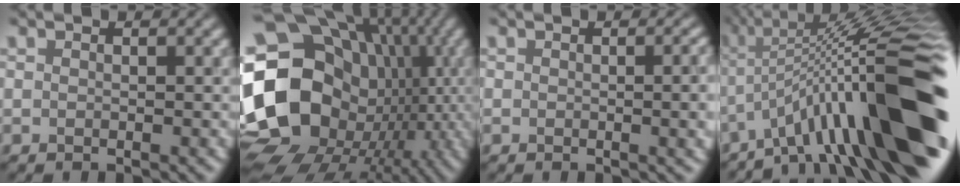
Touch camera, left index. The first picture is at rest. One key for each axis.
{"total": 20.8, "fx": -2.3, "fy": 17.2, "fz": 11.6, "tx": -0.204, "ty": -0.006, "tz": -0.058}
{"total": 3.4, "fx": -0.3, "fy": 1.7, "fz": 3.0, "tx": -0.023, "ty": -0.004, "tz": 0.000}
{"total": 16.3, "fx": -4.5, "fy": 3.4, "fz": 15.3, "tx": -0.216, "ty": 0.039, "tz": -0.073}